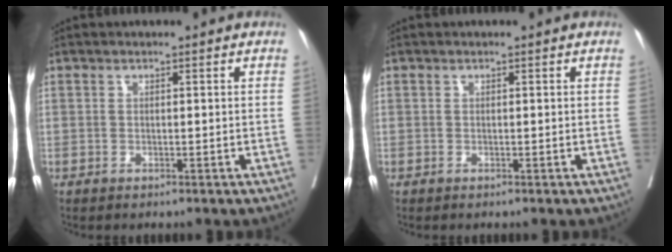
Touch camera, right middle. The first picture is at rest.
{"total": 0.0}